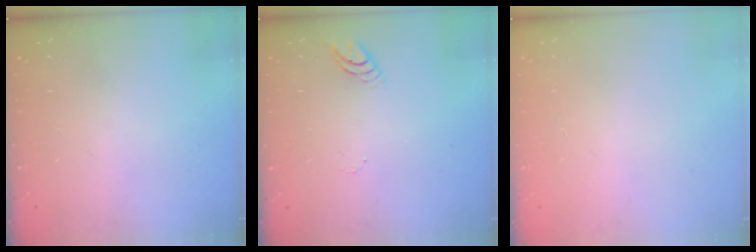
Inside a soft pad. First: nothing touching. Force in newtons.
{"total": 4.0, "press": 4.0, "slide": 0.3}
{"total": 0.0}